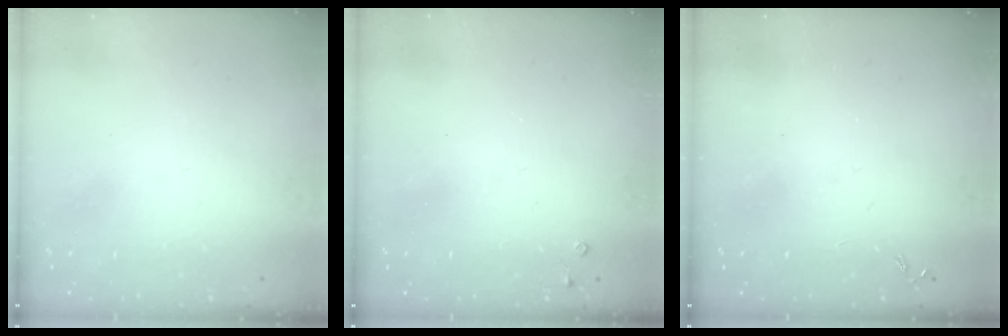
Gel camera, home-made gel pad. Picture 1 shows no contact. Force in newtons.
{"total": 2.7, "press": 2.7, "slide": 0.4}
{"total": 0.0}